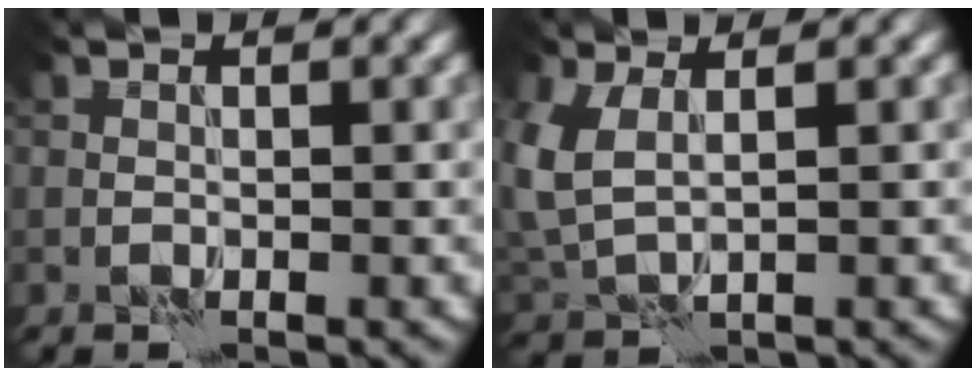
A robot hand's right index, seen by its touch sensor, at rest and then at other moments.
{"total": 4.2, "force": [1.4, 2.3, 3.2], "torque": [-0.094, 0.004, 0.029]}